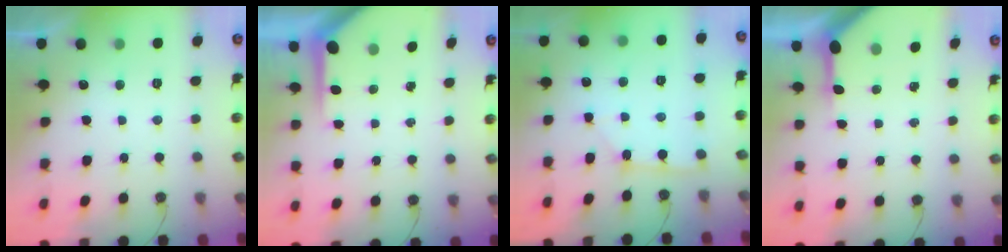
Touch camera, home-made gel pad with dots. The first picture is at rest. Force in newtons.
{"total": 5.5, "press": 5.5, "slide": 0.5}
{"total": 2.0, "press": 2.0, "slide": 0.3}
{"total": 5.6, "press": 5.6, "slide": 0.4}